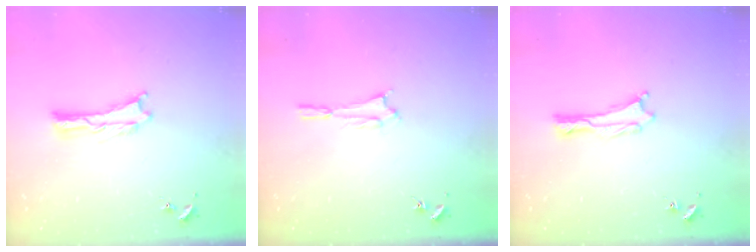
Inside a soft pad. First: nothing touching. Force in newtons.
{"total": 1.6, "press": 1.6, "slide": 0.1}
{"total": 0.0}